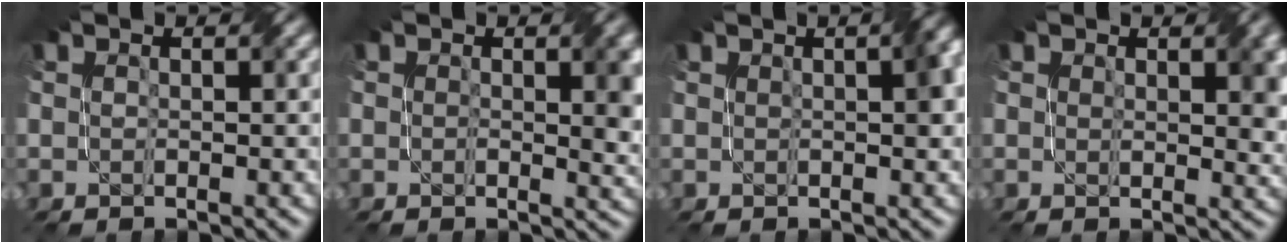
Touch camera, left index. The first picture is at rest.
{"total": 3.4, "force": [0.5, 1.3, 3.1], "torque": [-0.039, -0.001, 0.007]}
{"total": 3.1, "force": [0.7, 0.8, 2.9], "torque": [-0.037, 0.013, 0.010]}
{"total": 3.5, "force": [0.9, 1.7, 2.9], "torque": [-0.033, -0.002, 0.016]}